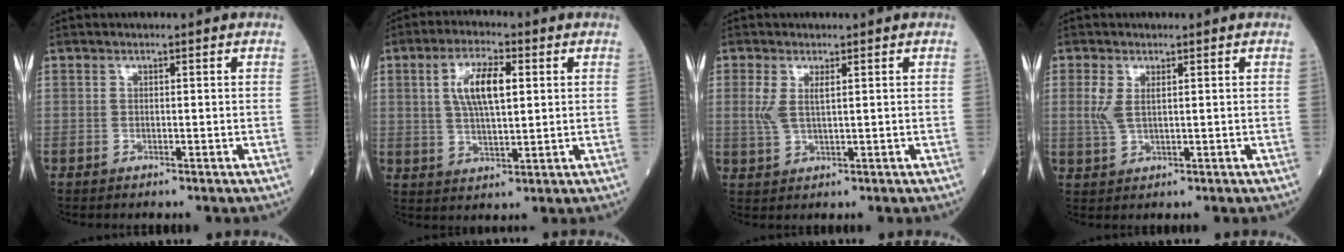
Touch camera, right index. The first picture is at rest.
{"total": 8.1, "force": [2.1, 2.3, 7.4], "torque": [-0.145, 0.009, 0.043]}
{"total": 3.3, "force": [1.0, 0.9, 3.0], "torque": [-0.074, 0.004, 0.028]}
{"total": 3.0, "force": [0.9, 1.1, 2.6], "torque": [-0.068, 0.003, 0.027]}